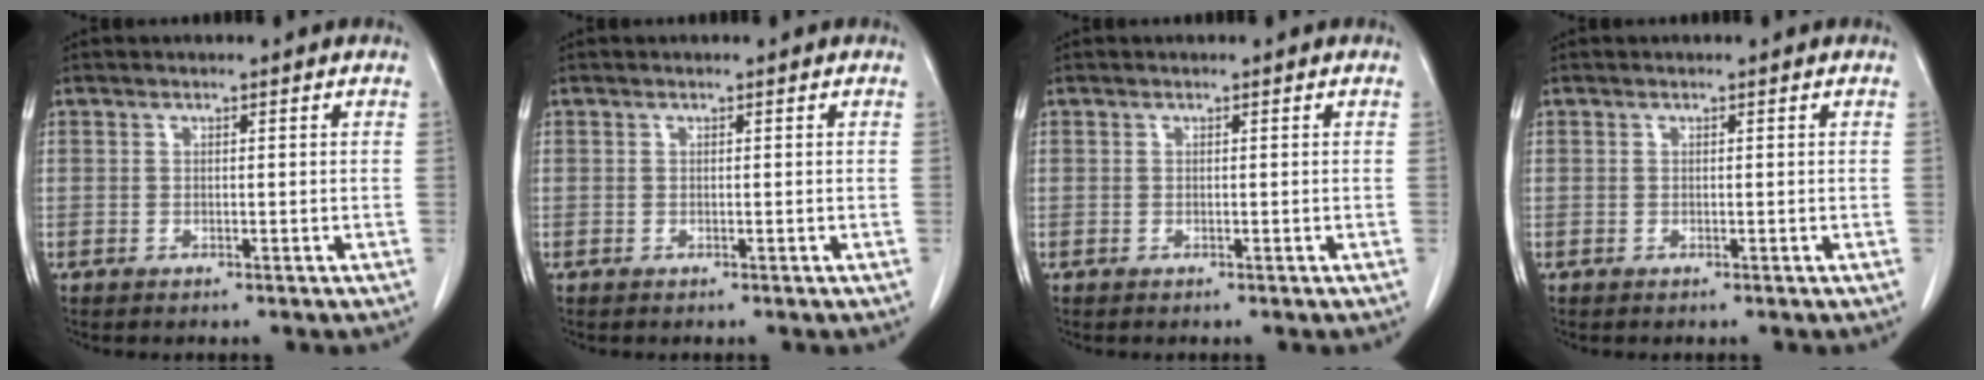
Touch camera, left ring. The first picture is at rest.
{"total": 0.0}
{"total": 0.0}
{"total": 0.0}